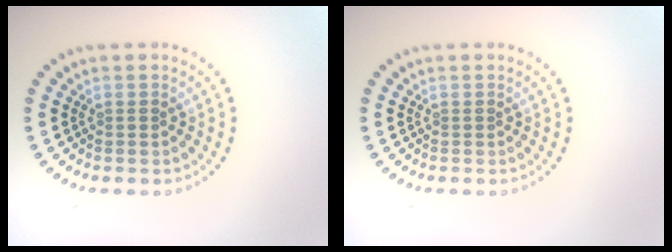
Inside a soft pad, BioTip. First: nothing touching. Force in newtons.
{"total": 0.0}